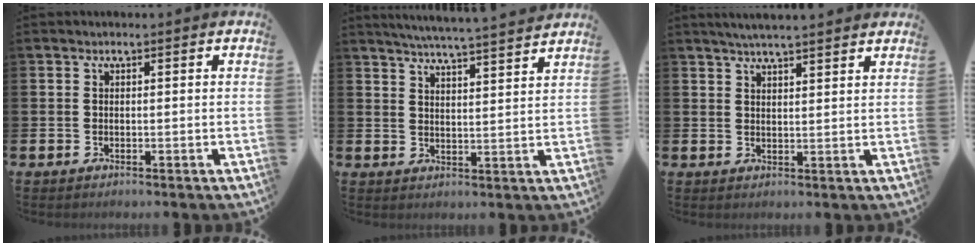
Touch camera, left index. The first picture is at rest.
{"total": 5.5, "force": [5.3, -0.8, 1.1], "torque": [-0.035, -0.036, 0.092]}
{"total": 3.9, "force": [3.8, -0.1, 1.0], "torque": [-0.024, -0.011, 0.067]}